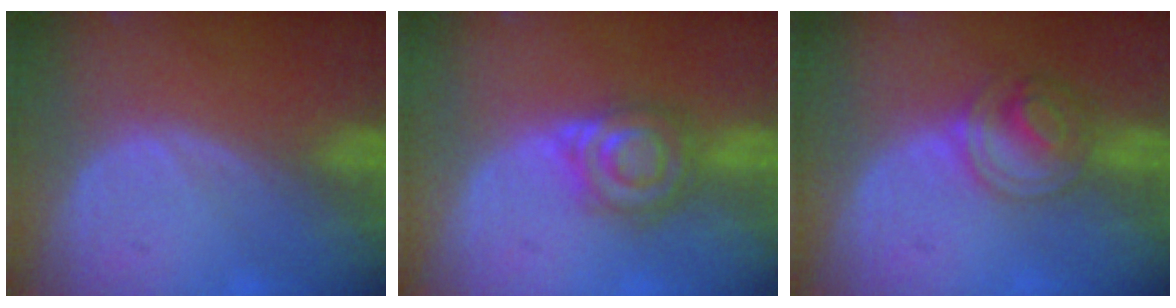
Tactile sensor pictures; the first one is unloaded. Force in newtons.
{"total": 6.4, "press": 6.3, "slide": 1.2}
{"total": 6.2, "press": 5.4, "slide": 3.0}